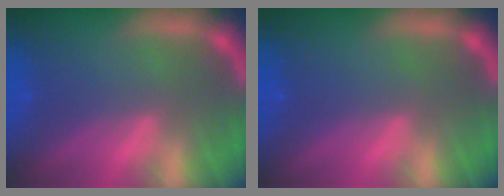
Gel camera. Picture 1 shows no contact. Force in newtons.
{"total": 0.0}